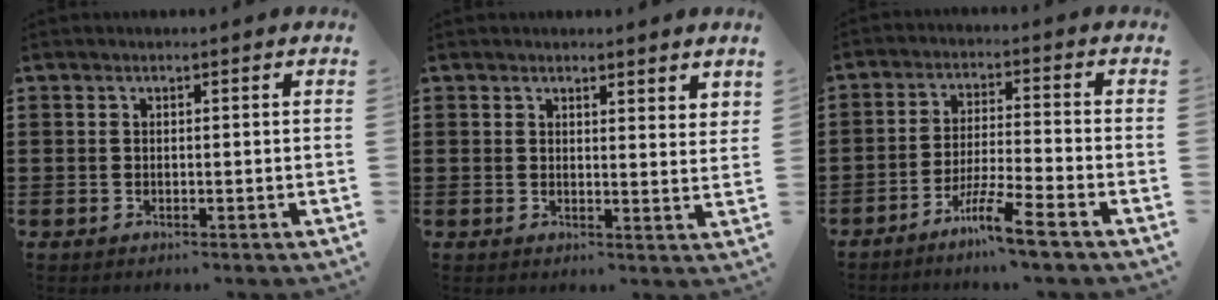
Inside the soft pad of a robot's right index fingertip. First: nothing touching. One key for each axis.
{"total": 1.9, "fx": 1.9, "fy": 0.3, "fz": 0.3, "tx": -0.011, "ty": 0.005, "tz": 0.037}
{"total": 7.1, "fx": -5.4, "fy": -0.3, "fz": 4.6, "tx": -0.095, "ty": -0.010, "tz": -0.104}